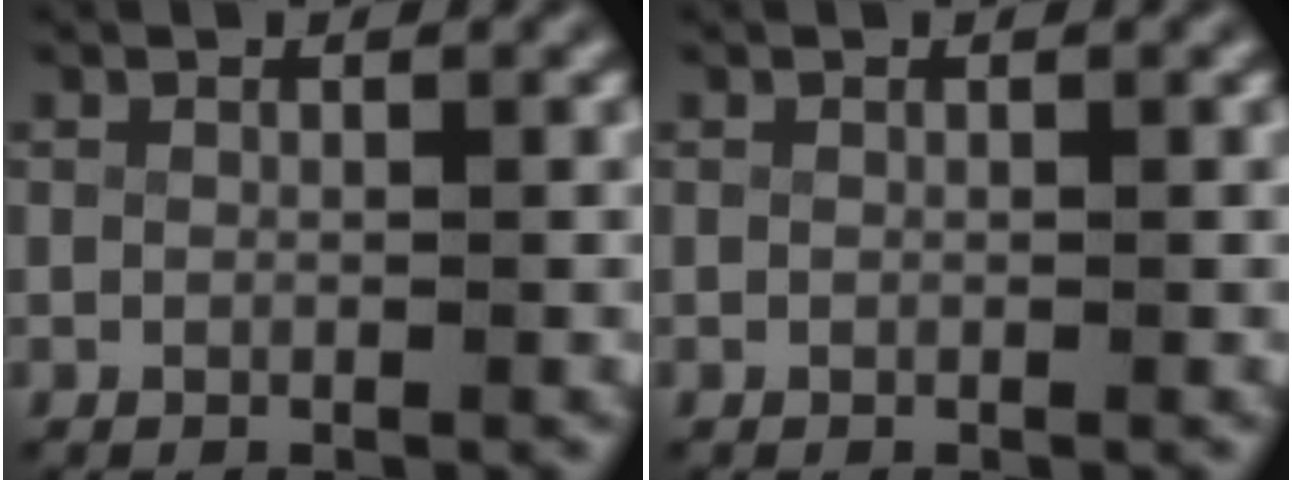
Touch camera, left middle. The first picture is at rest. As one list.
[{"total": 0.0}]